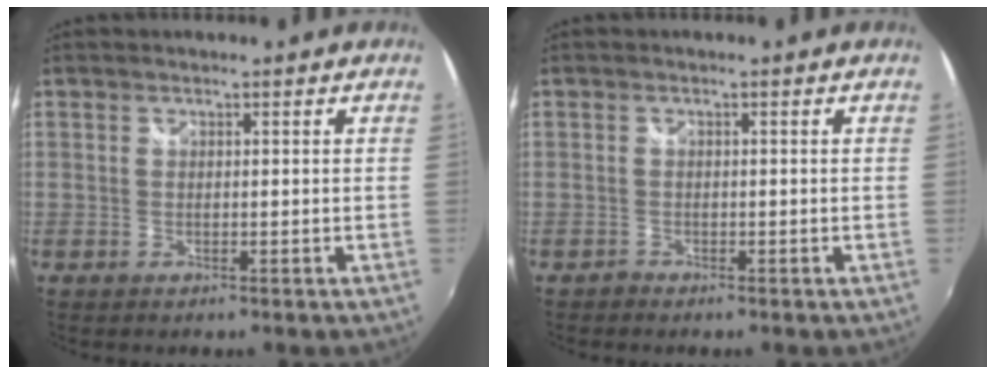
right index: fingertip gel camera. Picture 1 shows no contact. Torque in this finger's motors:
{"motor_torque": [-0.06, -0.02, 0.04, 0.00]}